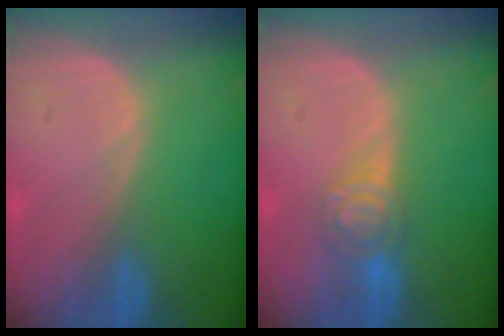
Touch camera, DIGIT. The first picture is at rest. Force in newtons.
{"total": 4.4, "press": 4.4, "slide": 0.4}